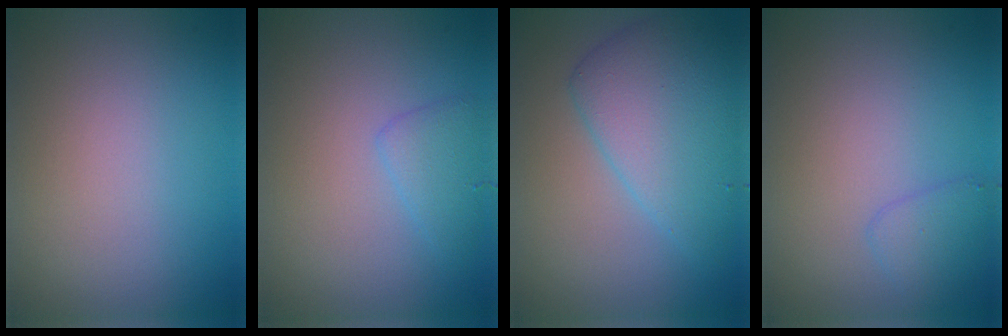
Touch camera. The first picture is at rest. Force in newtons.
{"total": 1.8, "press": 1.8, "slide": 0.2}
{"total": 5.7, "press": 5.7, "slide": 0.1}
{"total": 1.6, "press": 1.6, "slide": 0.1}